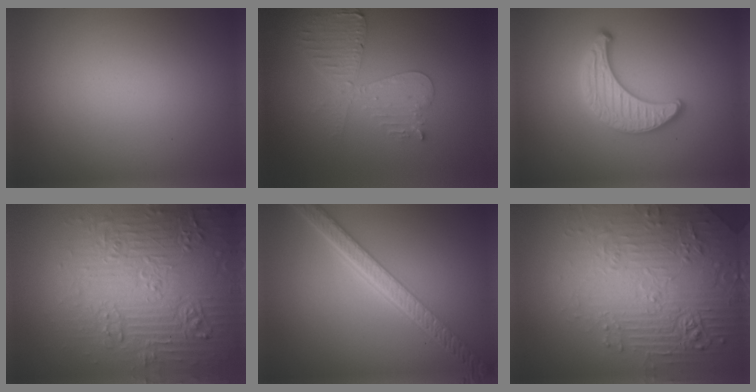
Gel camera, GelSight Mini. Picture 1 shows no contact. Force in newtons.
{"total": 4.1, "press": 3.6, "slide": 2.0}
{"total": 3.2, "press": 3.1, "slide": 0.8}
{"total": 8.0, "press": 7.7, "slide": 2.0}
{"total": 5.6, "press": 4.2, "slide": 3.7}
{"total": 7.2, "press": 5.7, "slide": 4.4}